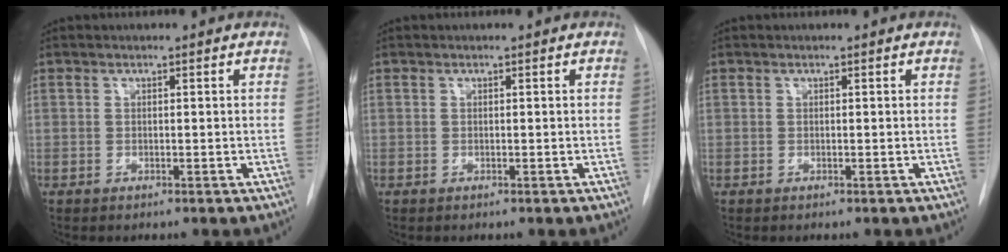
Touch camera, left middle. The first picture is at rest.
{"total": 0.0}
{"total": 0.0}